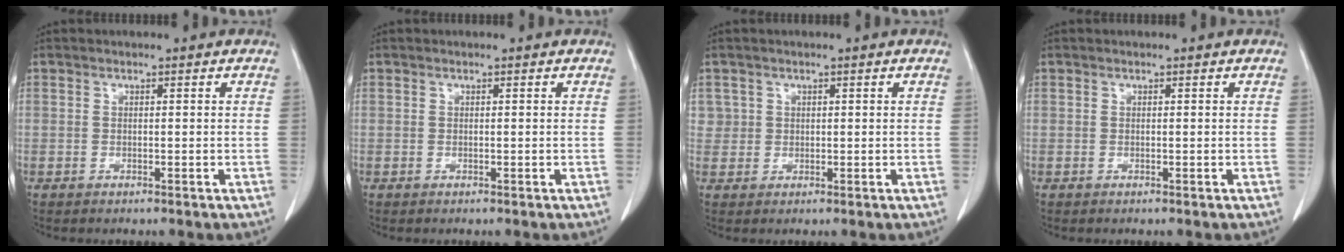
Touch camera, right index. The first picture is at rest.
{"total": 0.0}
{"total": 2.1, "force": [0.7, 2.0, -0.2], "torque": [0.021, 0.002, 0.007]}
{"total": 0.0}